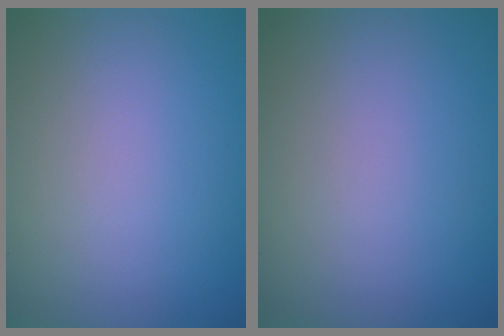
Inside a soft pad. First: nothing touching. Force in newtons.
{"total": 0.0}